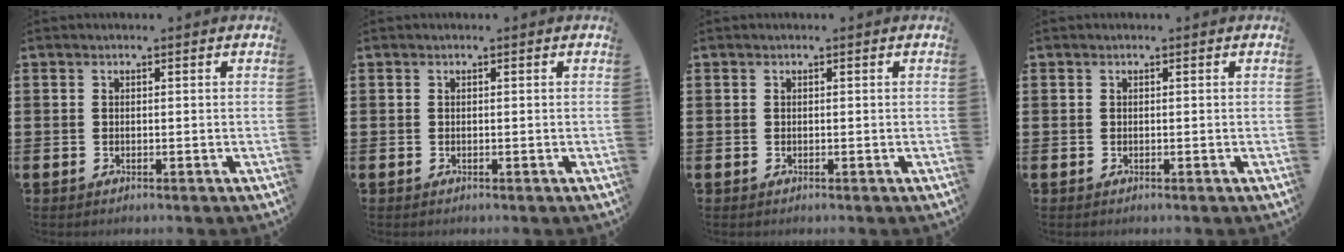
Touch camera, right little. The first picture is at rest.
{"total": 0.0}
{"total": 0.0}
{"total": 0.0}